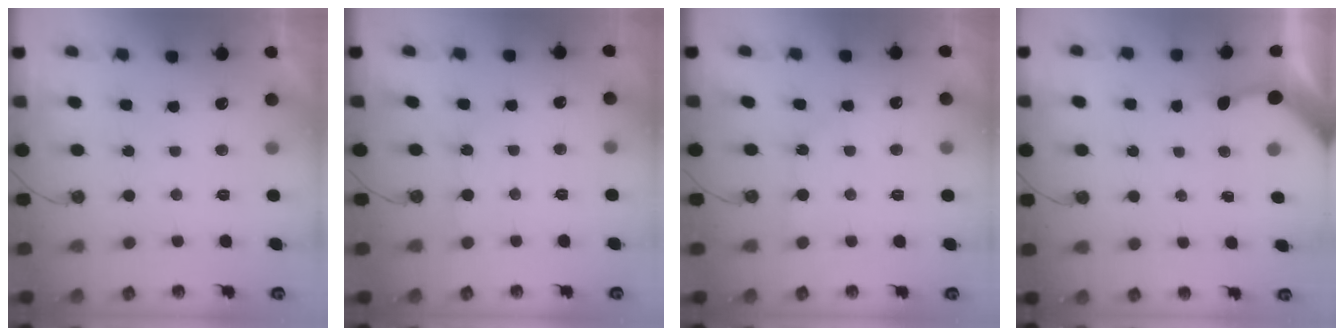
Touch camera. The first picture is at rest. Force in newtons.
{"total": 1.5, "press": 1.5, "slide": 0.2}
{"total": 3.0, "press": 2.9, "slide": 0.4}
{"total": 3.8, "press": 3.8, "slide": 0.4}